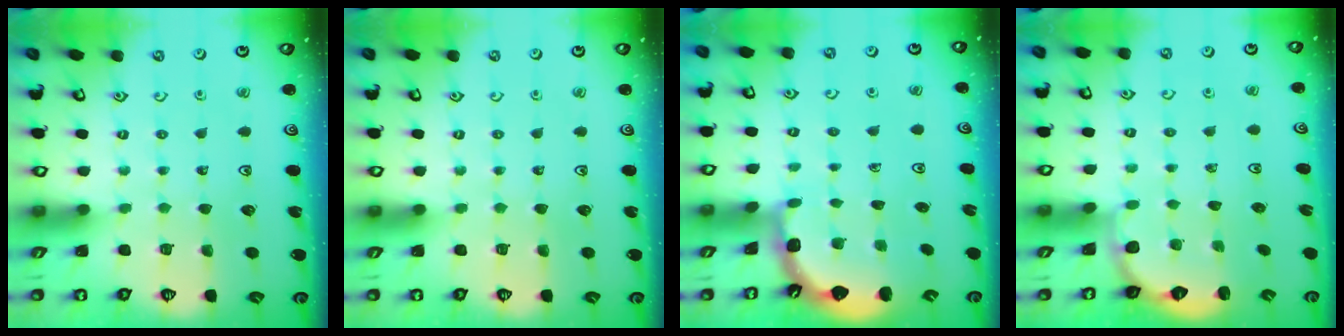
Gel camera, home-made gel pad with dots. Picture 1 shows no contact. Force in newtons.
{"total": 0.0}
{"total": 1.9, "press": 1.9, "slide": 0.2}
{"total": 2.9, "press": 2.6, "slide": 1.2}